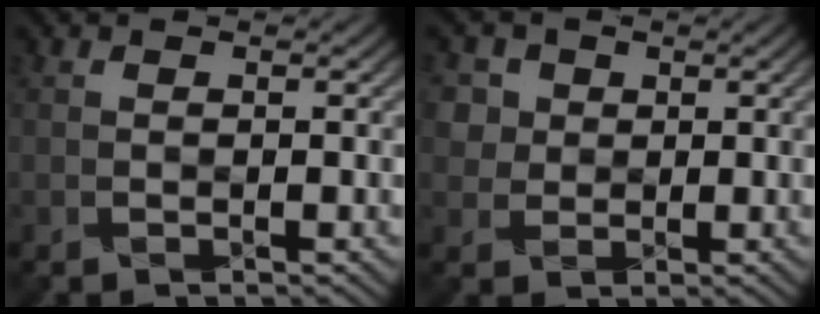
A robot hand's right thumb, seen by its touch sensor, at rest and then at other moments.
{"total": 4.4, "force": [2.2, 3.7, 0.8], "torque": [-0.040, -0.002, 0.039]}